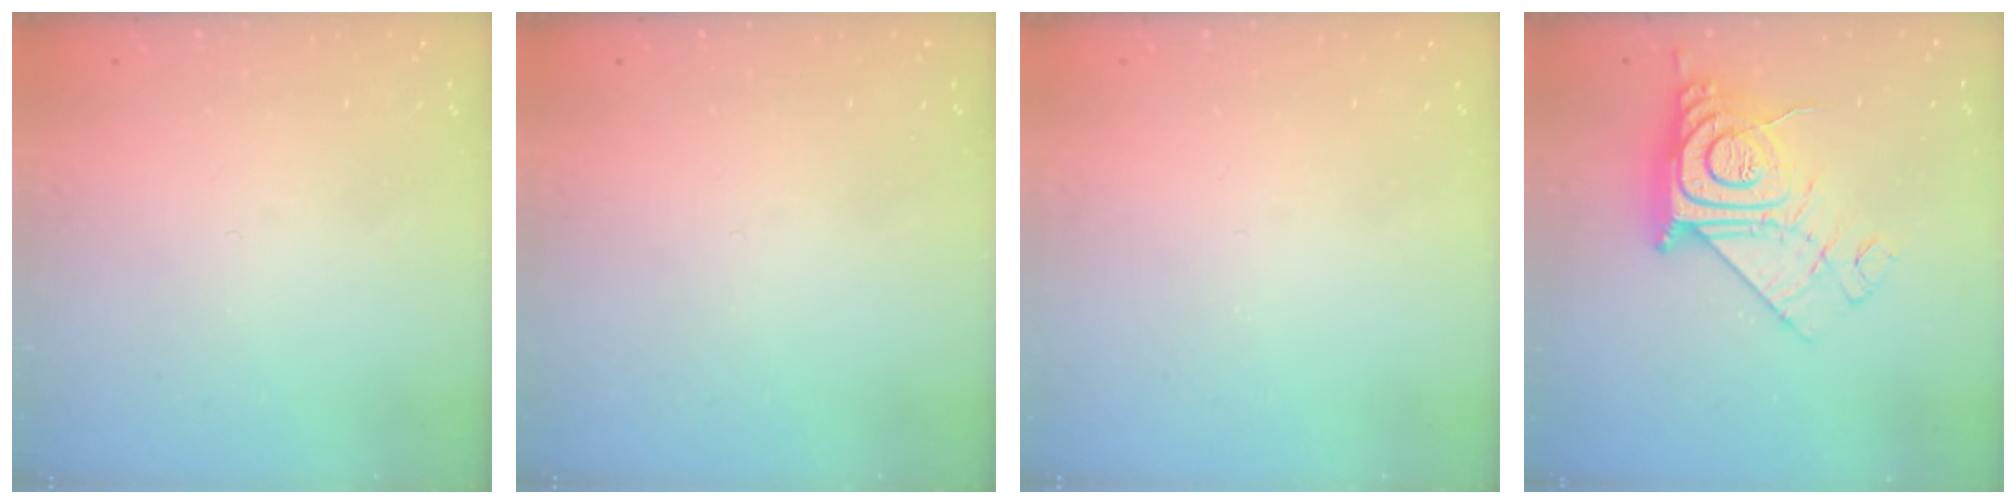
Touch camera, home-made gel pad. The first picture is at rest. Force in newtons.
{"total": 0.0}
{"total": 0.0}
{"total": 16.0, "press": 15.9, "slide": 1.3}